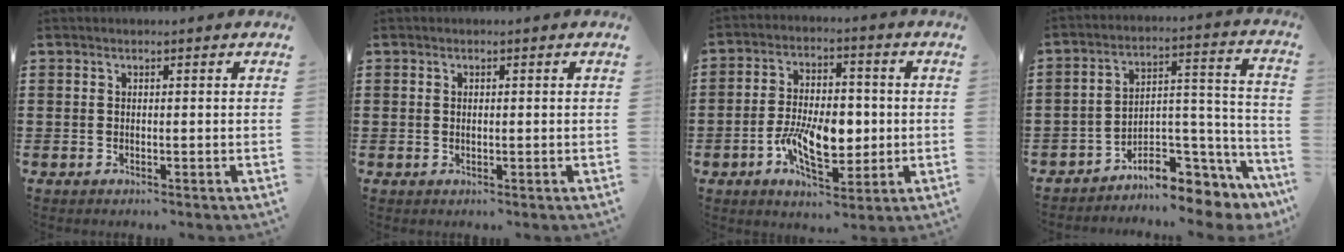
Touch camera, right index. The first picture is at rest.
{"total": 0.7, "force": [0.1, 0.4, 0.6], "torque": [-0.013, 0.001, 0.001]}
{"total": 10.1, "force": [-1.9, 5.4, 8.3], "torque": [-0.160, 0.001, -0.040]}
{"total": 7.7, "force": [-6.1, 3.6, 3.0], "torque": [-0.045, 0.011, -0.110]}